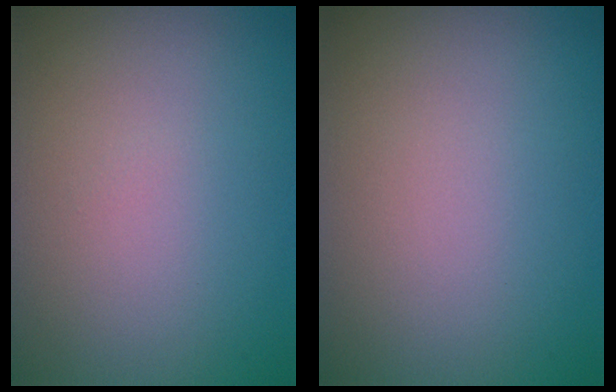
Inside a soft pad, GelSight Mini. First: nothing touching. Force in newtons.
{"total": 0.0}